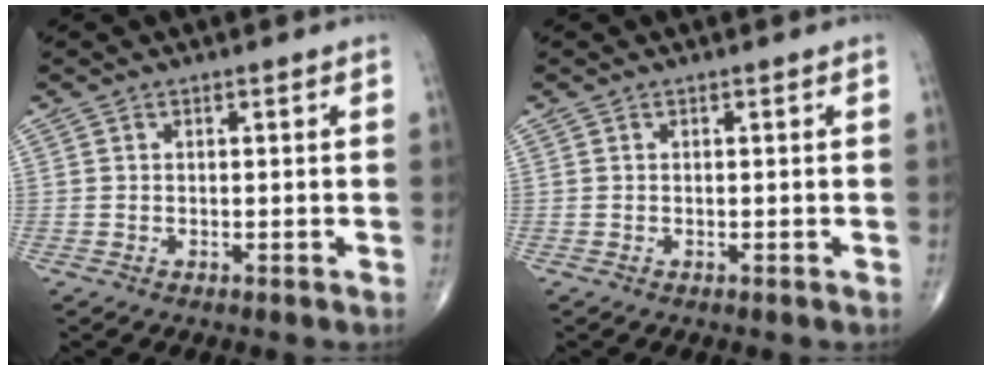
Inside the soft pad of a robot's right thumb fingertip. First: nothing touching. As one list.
[{"total": 0.0}]